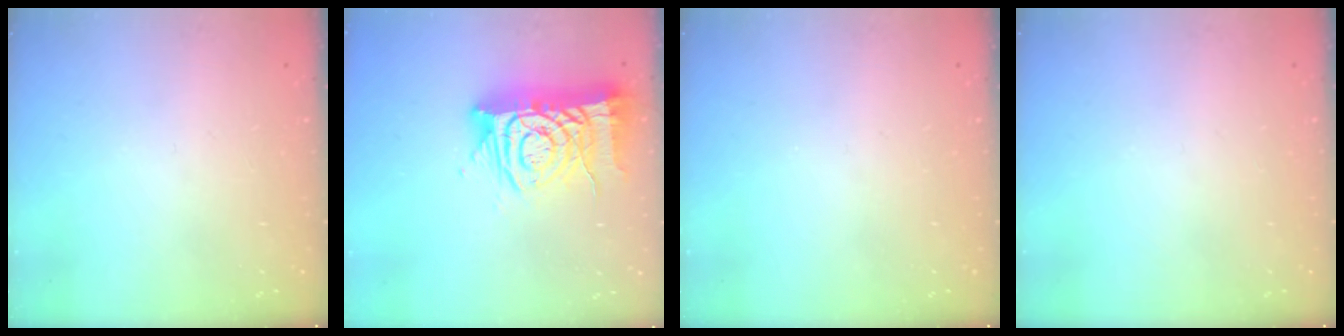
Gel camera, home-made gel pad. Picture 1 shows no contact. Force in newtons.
{"total": 17.8, "press": 17.7, "slide": 2.0}
{"total": 0.0}
{"total": 0.0}